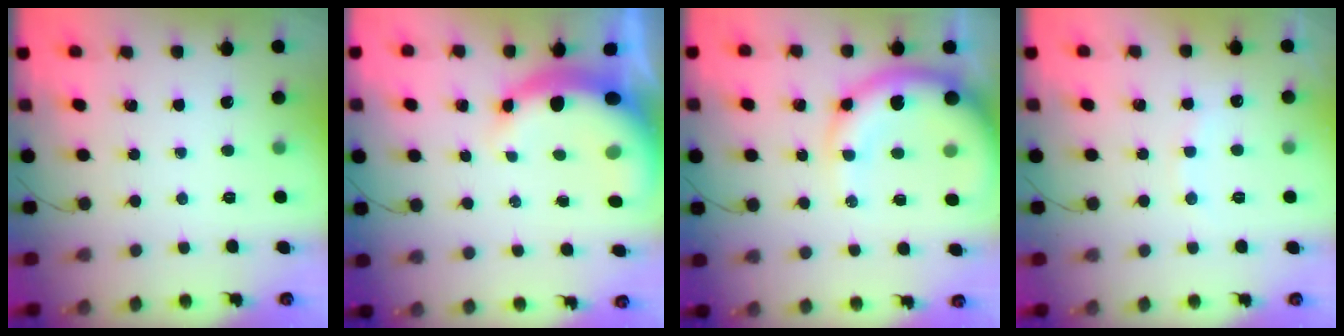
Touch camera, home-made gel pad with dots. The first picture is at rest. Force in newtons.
{"total": 9.9, "press": 9.7, "slide": 1.9}
{"total": 15.0, "press": 14.7, "slide": 3.2}
{"total": 5.6, "press": 5.6, "slide": 0.9}